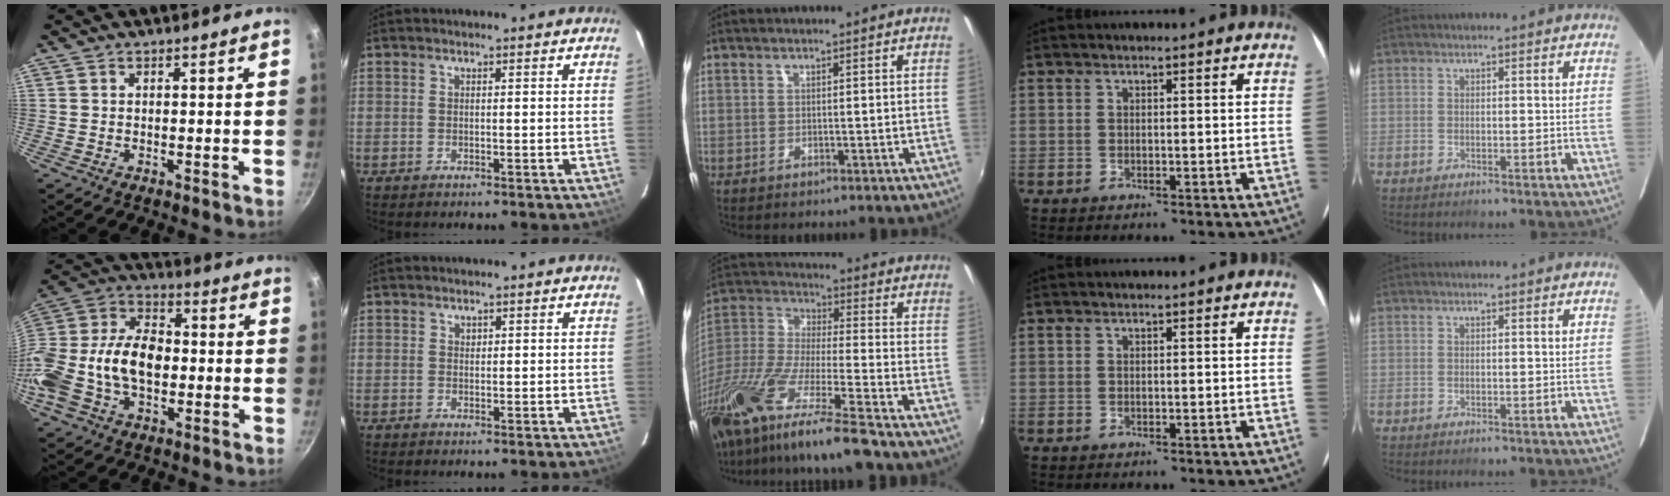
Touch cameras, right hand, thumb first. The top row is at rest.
{"thumb": {"total": 21.5, "force": [-2.5, 14.2, 15.9], "torque": [-0.301, 0.050, -0.056]}, "index": {"total": 0.7, "force": [0.4, 0.5, 0.1], "torque": [0.003, 0.005, 0.009]}, "middle": {"total": 20.5, "force": [-15.8, -0.1, 13.0], "torque": [-0.245, -0.045, -0.296]}}